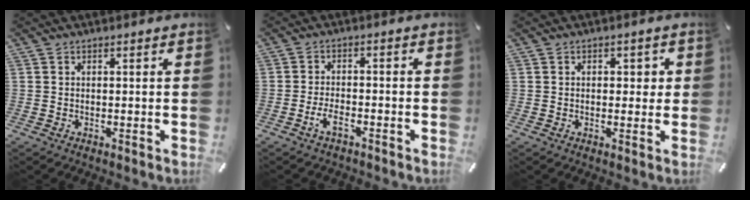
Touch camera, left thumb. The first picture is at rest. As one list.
[{"total": 4.3, "force": [-2.6, 1.9, 2.9], "torque": [-0.058, 0.010, -0.050]}, {"total": 2.2, "force": [0.3, 1.6, 1.5], "torque": [-0.007, -0.001, -0.003]}]